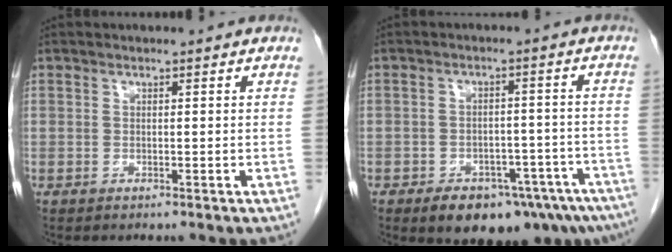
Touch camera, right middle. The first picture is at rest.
{"total": 14.4, "force": [-10.3, 6.3, 7.7], "torque": [-0.056, 0.017, -0.130]}